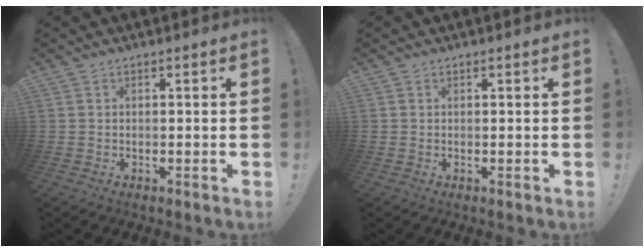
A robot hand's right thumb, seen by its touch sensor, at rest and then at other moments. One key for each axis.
{"total": 0.0}